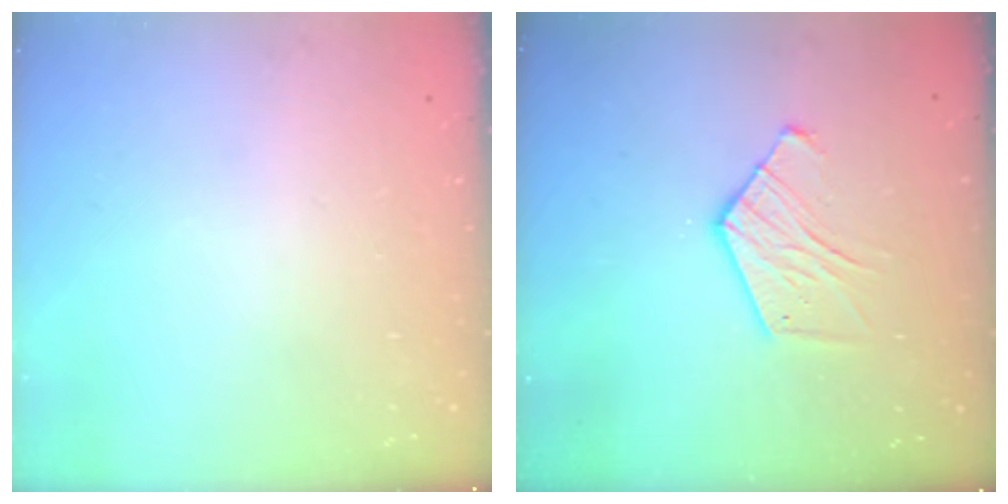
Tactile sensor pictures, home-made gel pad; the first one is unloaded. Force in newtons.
{"total": 8.8, "press": 8.8, "slide": 0.3}